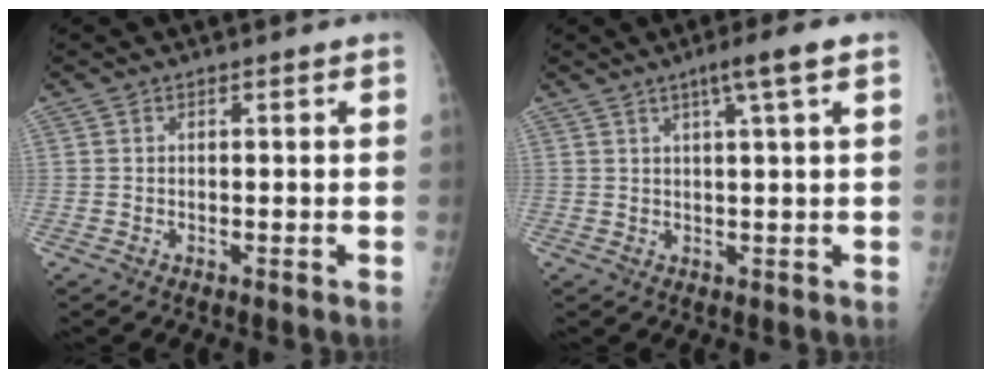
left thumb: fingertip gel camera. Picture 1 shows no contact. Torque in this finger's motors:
{"motor_torque": [0.51, 0.05, 0.60, -0.21, 0.02]}